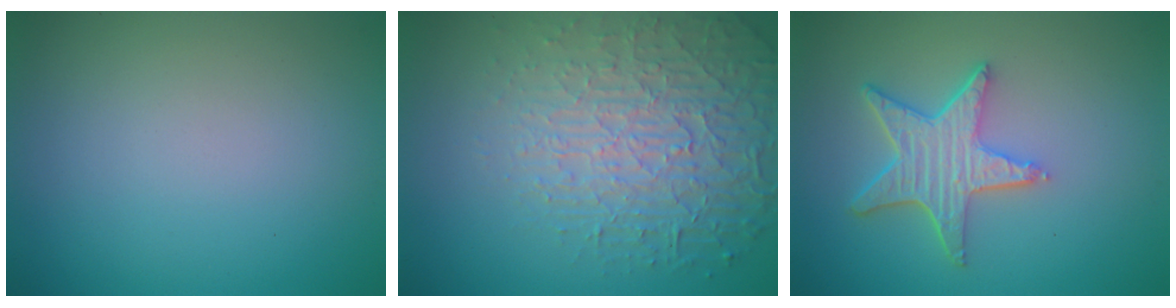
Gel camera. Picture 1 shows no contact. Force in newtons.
{"total": 6.6, "press": 5.1, "slide": 4.3}
{"total": 5.0, "press": 4.0, "slide": 3.0}